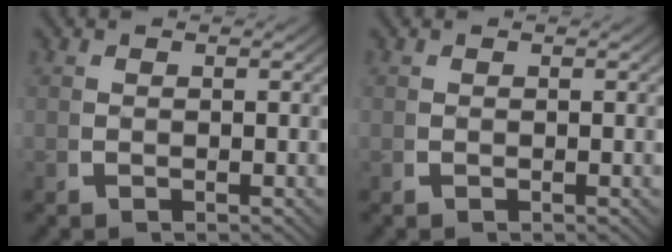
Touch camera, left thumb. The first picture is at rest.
{"total": 0.0}